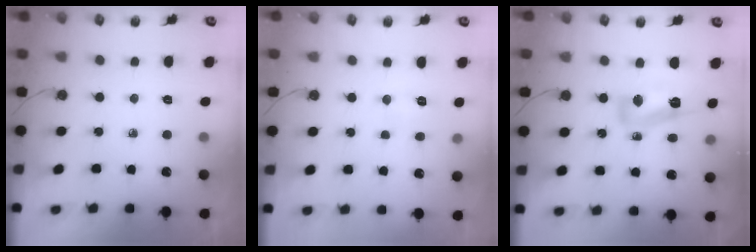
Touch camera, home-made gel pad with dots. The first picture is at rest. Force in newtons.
{"total": 3.6, "press": 3.5, "slide": 0.7}
{"total": 11.4, "press": 11.4, "slide": 0.8}